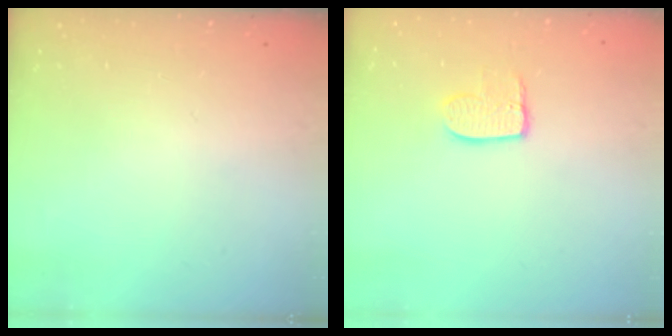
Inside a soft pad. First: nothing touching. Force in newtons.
{"total": 7.7, "press": 7.7, "slide": 0.5}